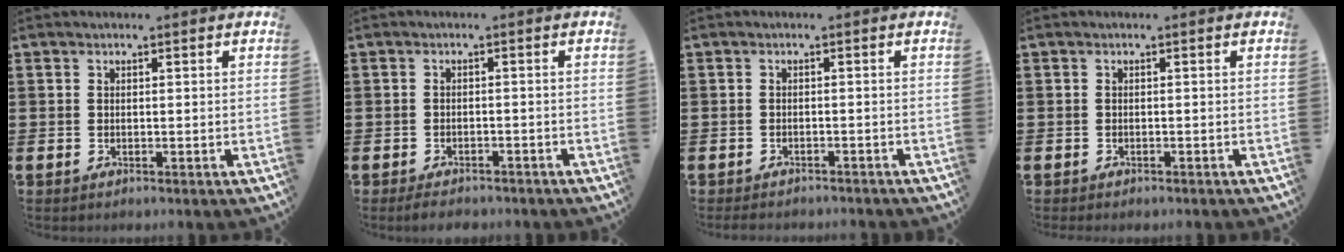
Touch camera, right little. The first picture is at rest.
{"total": 1.5, "force": [-1.4, 0.4, 0.5], "torque": [-0.014, 0.003, -0.029]}
{"total": 1.1, "force": [-1.1, 0.1, 0.1], "torque": [-0.004, 0.000, -0.021]}
{"total": 0.0}